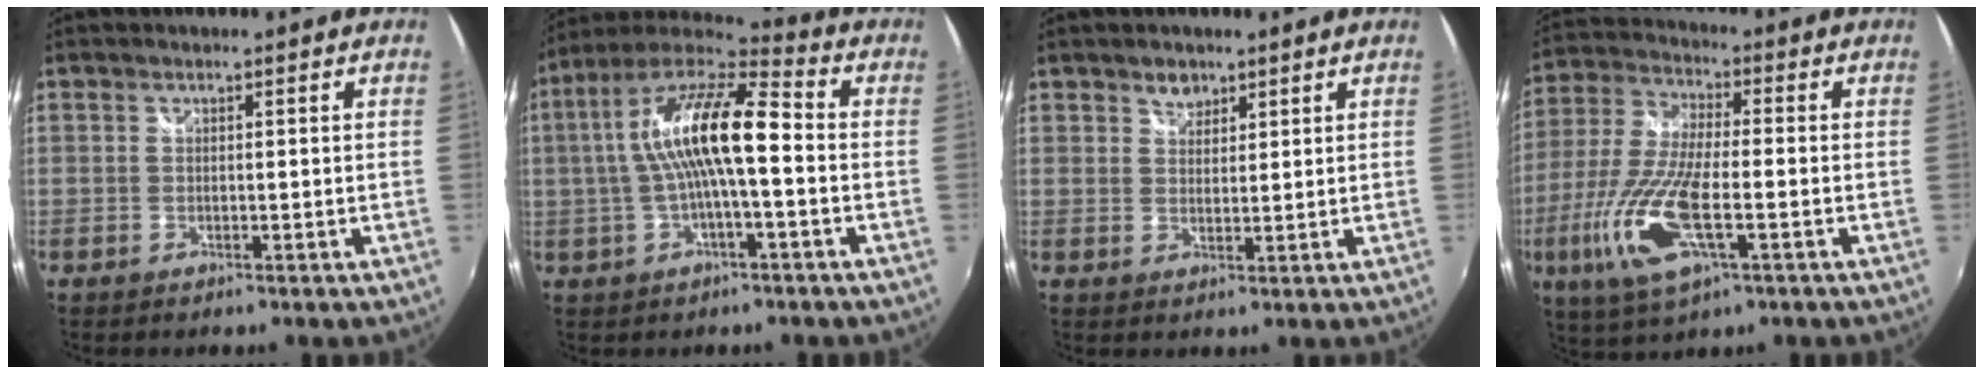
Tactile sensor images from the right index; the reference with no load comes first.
{"total": 15.4, "force": [0.1, 3.5, 15.0], "torque": [-0.276, 0.020, -0.005]}
{"total": 2.7, "force": [2.0, 1.7, 0.6], "torque": [-0.003, 0.005, 0.033]}
{"total": 16.3, "force": [-5.4, 5.1, 14.5], "torque": [-0.320, -0.021, -0.108]}